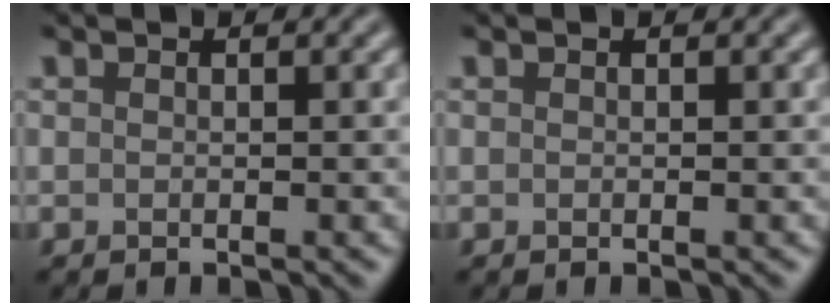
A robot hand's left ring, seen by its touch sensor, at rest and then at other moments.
{"total": 0.0}